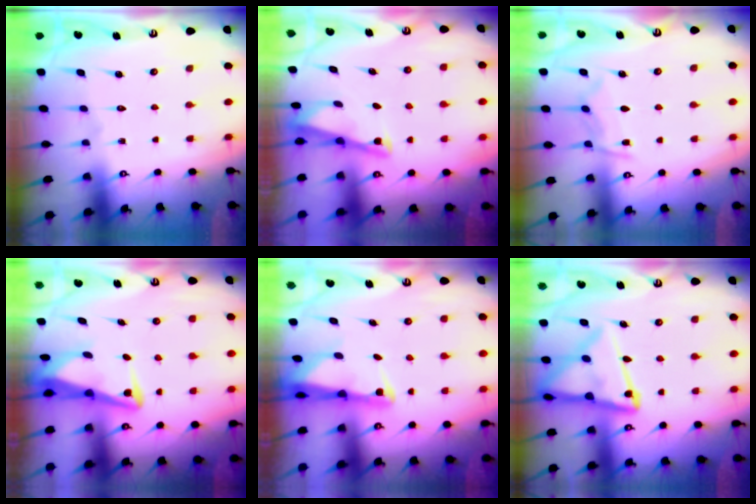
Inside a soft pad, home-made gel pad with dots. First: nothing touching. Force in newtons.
{"total": 2.7, "press": 2.7, "slide": 0.2}
{"total": 7.6, "press": 7.5, "slide": 0.7}
{"total": 4.1, "press": 3.9, "slide": 1.3}
{"total": 2.6, "press": 2.6, "slide": 0.5}
{"total": 14.6, "press": 14.5, "slide": 1.4}